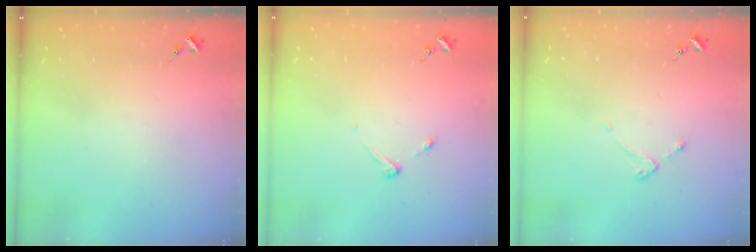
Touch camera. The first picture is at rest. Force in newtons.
{"total": 3.9, "press": 3.8, "slide": 0.6}
{"total": 2.2, "press": 2.1, "slide": 0.4}